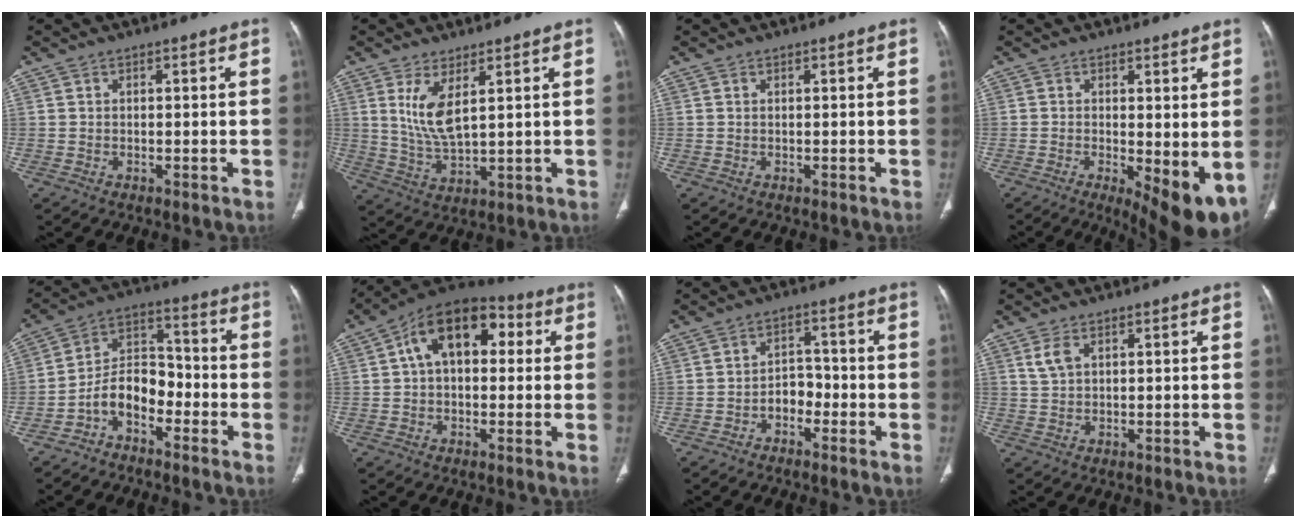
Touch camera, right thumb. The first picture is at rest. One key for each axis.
{"total": 7.6, "fx": 2.8, "fy": 2.7, "fz": 6.5, "tx": -0.130, "ty": -0.025, "tz": 0.067}
{"total": 0.0}
{"total": 9.9, "fx": -1.6, "fy": 3.3, "fz": 9.2, "tx": -0.124, "ty": -0.025, "tz": -0.014}
{"total": 9.0, "fx": -4.7, "fy": 5.5, "fz": 5.5, "tx": -0.082, "ty": 0.067, "tz": -0.096}
{"total": 14.4, "fx": 3.2, "fy": 8.9, "fz": 10.9, "tx": -0.145, "ty": 0.036, "tz": 0.039}
{"total": 4.1, "fx": -1.9, "fy": 2.9, "fz": 2.1, "tx": -0.010, "ty": 0.027, "tz": -0.039}
{"total": 2.8, "fx": 1.4, "fy": 1.6, "fz": 1.9, "tx": -0.042, "ty": 0.003, "tz": 0.034}